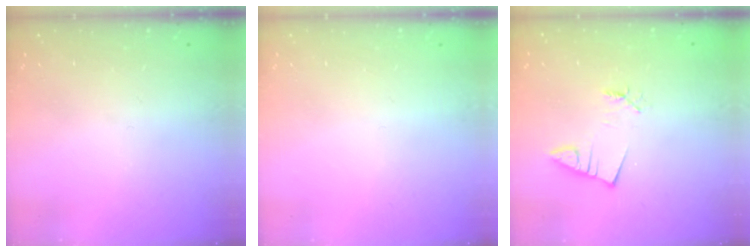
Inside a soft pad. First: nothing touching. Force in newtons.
{"total": 0.0}
{"total": 2.0, "press": 2.0, "slide": 0.2}